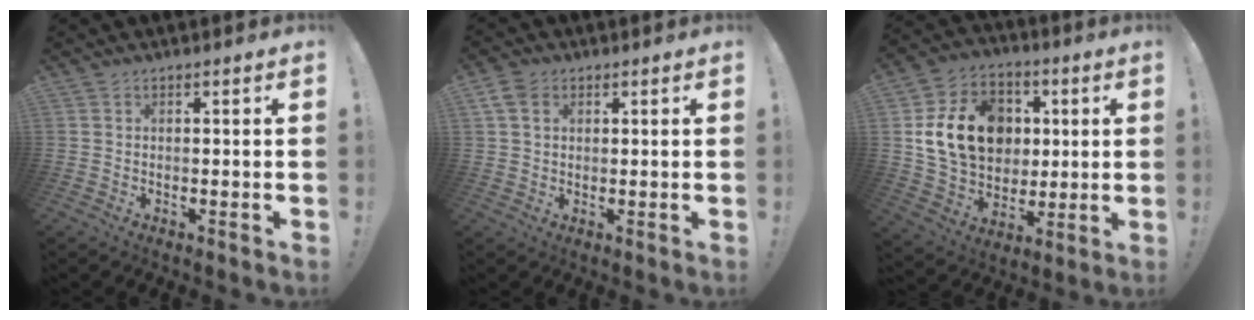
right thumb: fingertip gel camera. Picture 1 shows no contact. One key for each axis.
{"total": 5.8, "fx": 2.3, "fy": 4.2, "fz": 3.2, "tx": -0.062, "ty": 0.005, "tz": 0.049}
{"total": 19.7, "fx": 3.7, "fy": 15.7, "fz": 11.4, "tx": -0.189, "ty": 0.002, "tz": 0.086}